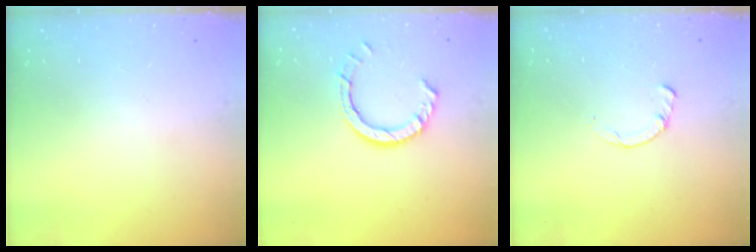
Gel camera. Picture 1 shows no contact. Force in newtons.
{"total": 8.0, "press": 7.9, "slide": 0.9}
{"total": 2.2, "press": 2.2, "slide": 0.3}